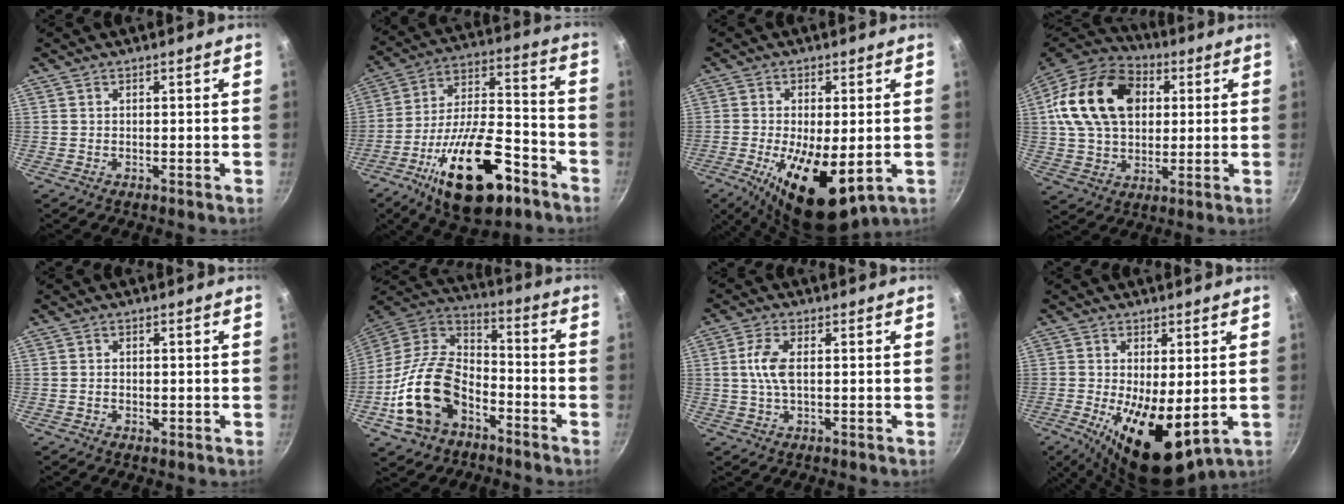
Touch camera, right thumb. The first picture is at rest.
{"total": 24.1, "force": [-12.3, 10.3, 18.0], "torque": [-0.274, 0.060, -0.197]}
{"total": 14.6, "force": [-3.5, 6.1, 12.7], "torque": [-0.214, -0.008, -0.042]}
{"total": 22.0, "force": [4.8, 15.7, 14.7], "torque": [-0.245, 0.016, 0.076]}
{"total": 1.5, "force": [-0.4, 1.2, 1.0], "torque": [-0.014, 0.002, -0.007]}
{"total": 19.6, "force": [-8.0, 12.8, 12.4], "torque": [-0.216, 0.060, -0.156]}
{"total": 5.6, "force": [0.5, 2.5, 4.9], "torque": [-0.110, 0.008, 0.007]}
{"total": 13.4, "force": [-2.2, 5.7, 11.9], "torque": [-0.191, -0.016, -0.021]}